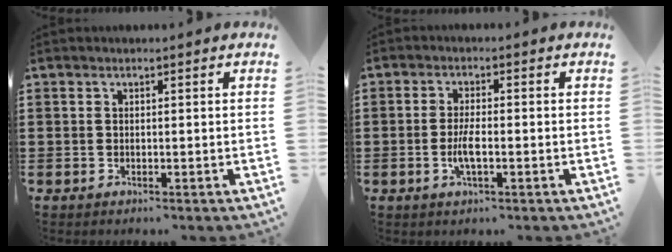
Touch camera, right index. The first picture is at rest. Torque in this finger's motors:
{"motor_torque": [1.74, 0.40, 0.50, 0.12]}